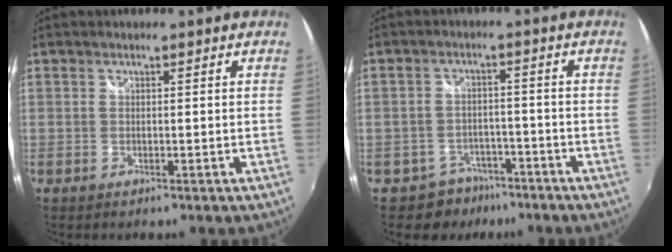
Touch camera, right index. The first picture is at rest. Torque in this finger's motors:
{"motor_torque": [0.00, -0.09, 0.01, 0.00]}